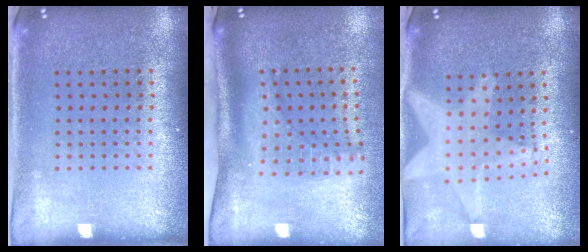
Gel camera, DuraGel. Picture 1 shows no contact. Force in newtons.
{"total": 2.3, "press": 1.6, "slide": 1.6}
{"total": 2.3, "press": 1.9, "slide": 1.3}